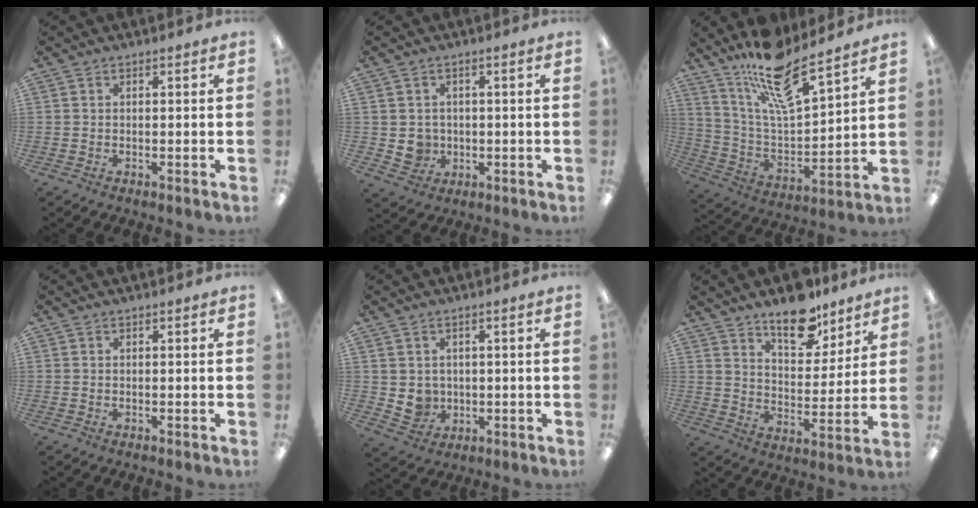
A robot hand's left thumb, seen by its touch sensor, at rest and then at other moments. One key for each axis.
{"total": 4.3, "fx": 0.3, "fy": 4.2, "fz": 1.1, "tx": -0.011, "ty": 0.004, "tz": 0.007}
{"total": 16.3, "fx": 12.8, "fy": 4.4, "fz": 9.2, "tx": -0.166, "ty": -0.085, "tz": 0.219}
{"total": 0.0}
{"total": 4.6, "fx": 1.3, "fy": 4.3, "fz": 1.0, "tx": -0.013, "ty": -0.002, "tz": 0.027}
{"total": 13.0, "fx": 10.5, "fy": 5.5, "fz": 5.3, "tx": -0.058, "ty": -0.073, "tz": 0.186}